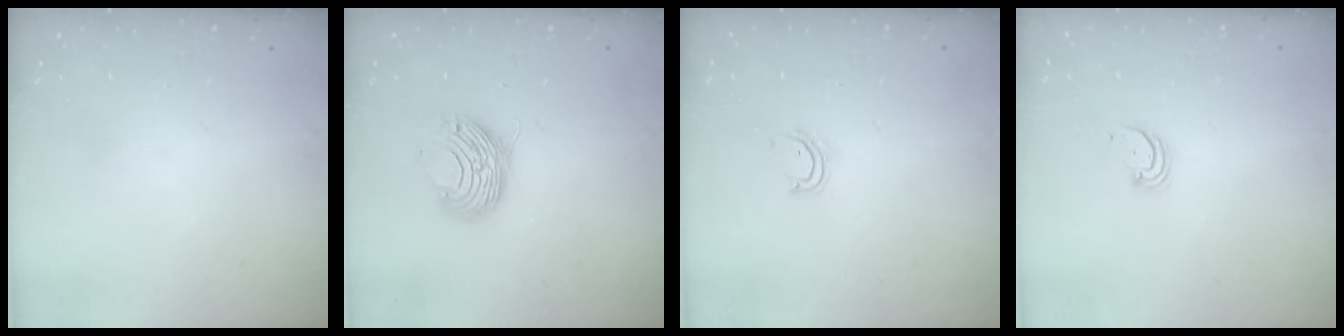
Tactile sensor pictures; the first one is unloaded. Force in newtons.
{"total": 9.5, "press": 9.5, "slide": 0.1}
{"total": 3.3, "press": 3.3, "slide": 0.2}
{"total": 2.0, "press": 2.0, "slide": 0.2}